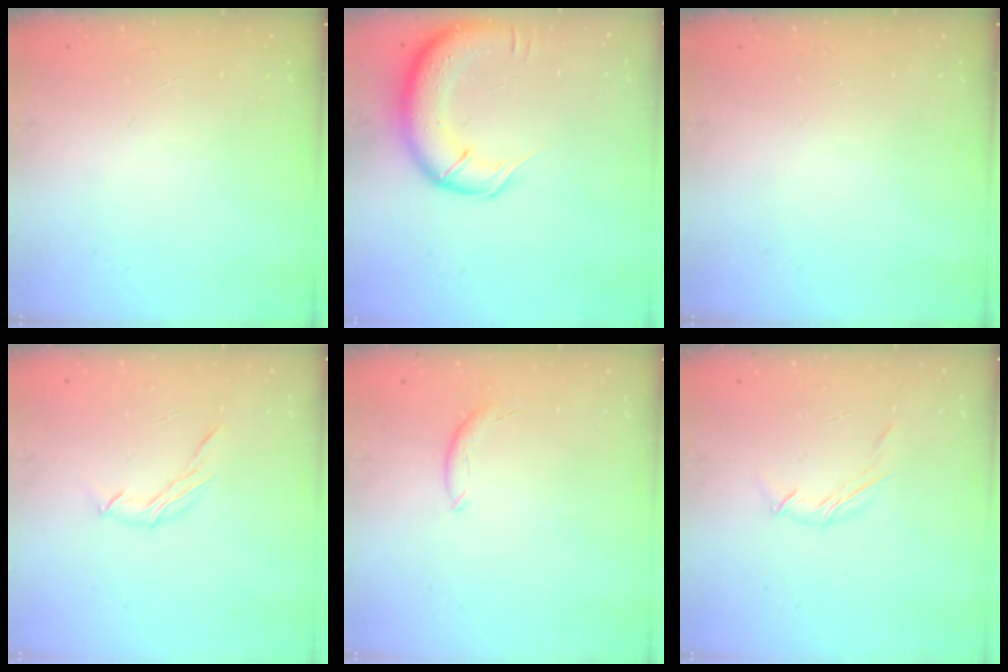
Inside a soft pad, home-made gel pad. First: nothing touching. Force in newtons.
{"total": 14.0, "press": 13.7, "slide": 2.9}
{"total": 0.0}
{"total": 5.7, "press": 5.6, "slide": 1.1}
{"total": 5.8, "press": 5.7, "slide": 0.7}
{"total": 4.4, "press": 4.3, "slide": 0.8}